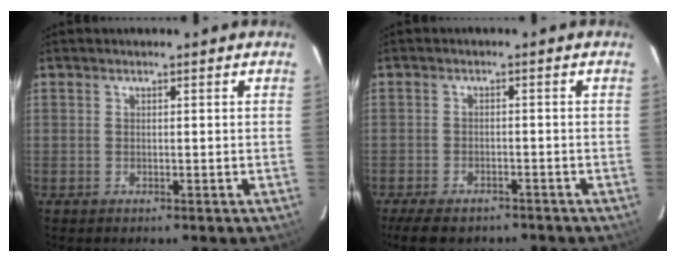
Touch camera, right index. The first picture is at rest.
{"total": 8.9, "force": [-7.0, 3.8, 4.1], "torque": [-0.098, -0.016, -0.110]}